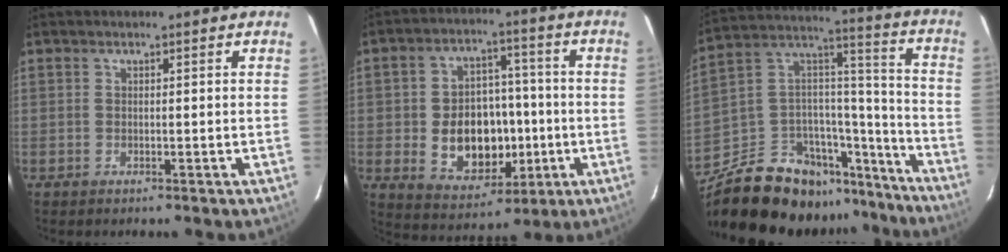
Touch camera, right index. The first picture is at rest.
{"total": 13.8, "force": [-2.3, 10.1, 9.2], "torque": [-0.188, 0.015, -0.011]}
{"total": 24.4, "force": [-19.1, 11.4, 10.1], "torque": [-0.186, 0.072, -0.285]}